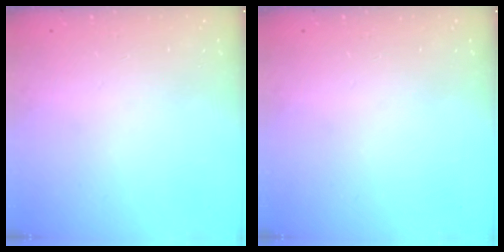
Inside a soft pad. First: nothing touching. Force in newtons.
{"total": 0.0}